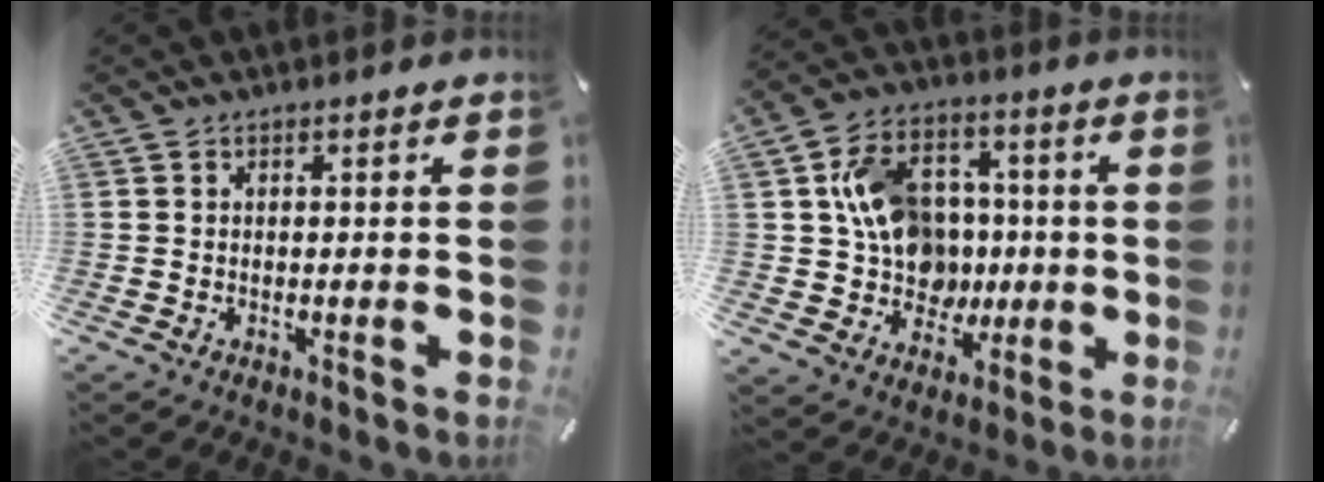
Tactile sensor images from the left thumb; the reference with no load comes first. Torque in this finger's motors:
{"motor_torque": [1.39, 1.46, 0.91, 0.44, 0.17]}